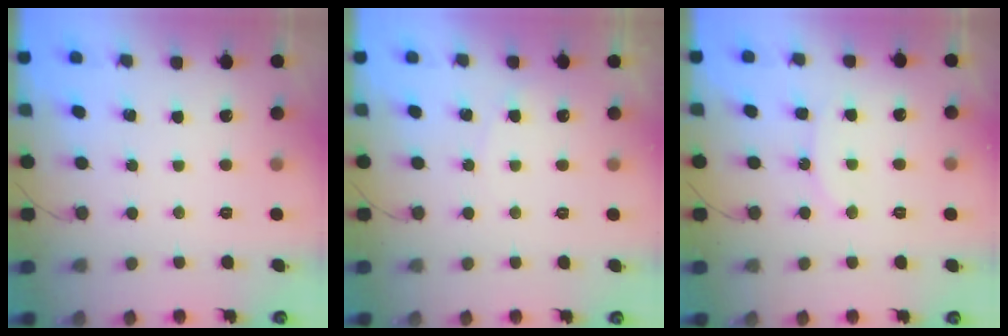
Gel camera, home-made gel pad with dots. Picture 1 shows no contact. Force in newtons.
{"total": 2.7, "press": 2.7, "slide": 0.2}
{"total": 7.6, "press": 7.6, "slide": 0.7}